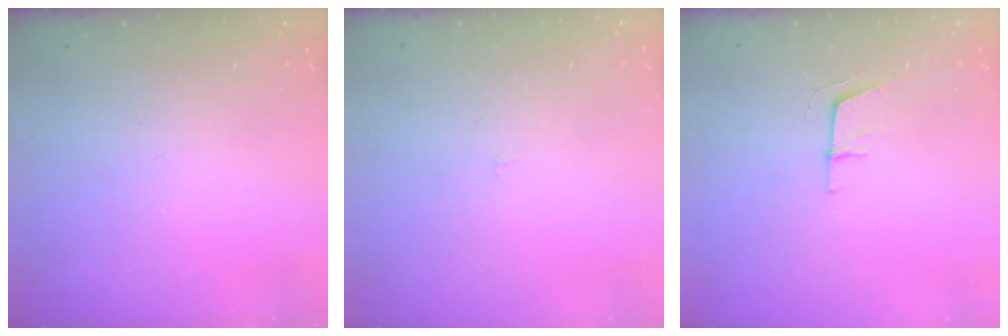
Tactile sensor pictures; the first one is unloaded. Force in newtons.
{"total": 1.6, "press": 1.6, "slide": 0.1}
{"total": 6.1, "press": 5.5, "slide": 2.7}